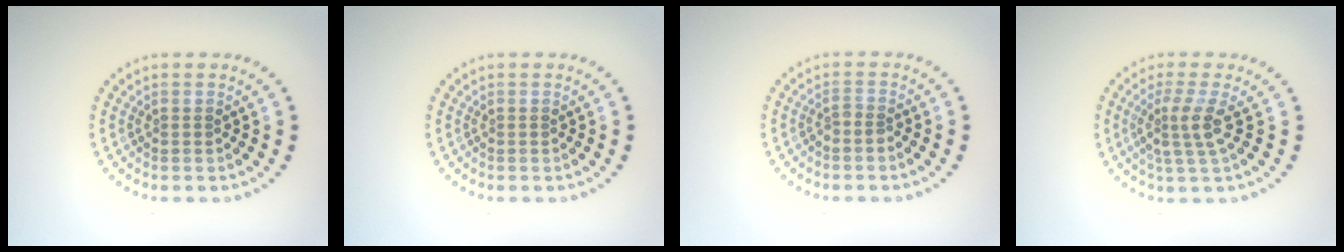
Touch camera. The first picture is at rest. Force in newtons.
{"total": 0.0}
{"total": 1.0, "press": 0.5, "slide": 0.8}
{"total": 2.7, "press": 2.1, "slide": 1.7}